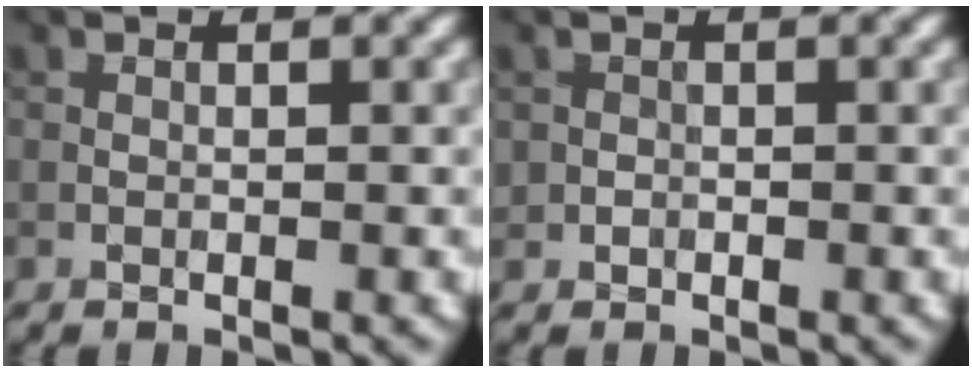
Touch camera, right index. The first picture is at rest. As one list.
[{"total": 0.7, "force": [-0.1, 0.7, -0.1], "torque": [0.011, -0.004, -0.004]}]